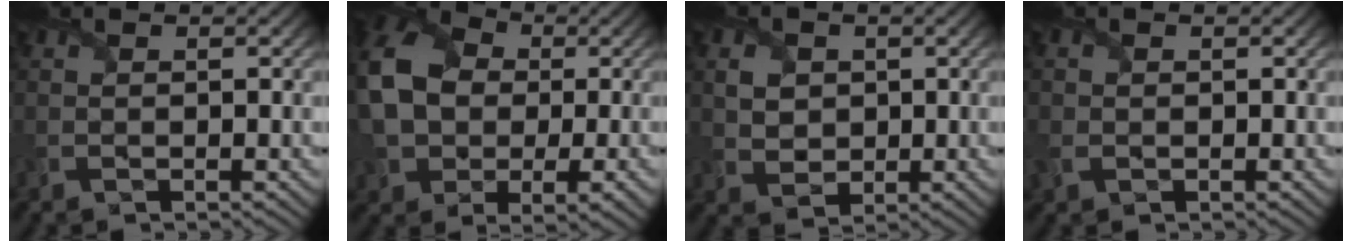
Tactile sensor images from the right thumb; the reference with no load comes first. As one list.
[{"total": 14.6, "force": [0.2, 10.7, 9.9], "torque": [-0.245, -0.025, 0.024]}, {"total": 2.9, "force": [0.7, 2.5, 1.4], "torque": [-0.047, -0.002, 0.007]}, {"total": 1.9, "force": [-0.5, 1.6, 0.9], "torque": [-0.032, -0.002, -0.013]}]